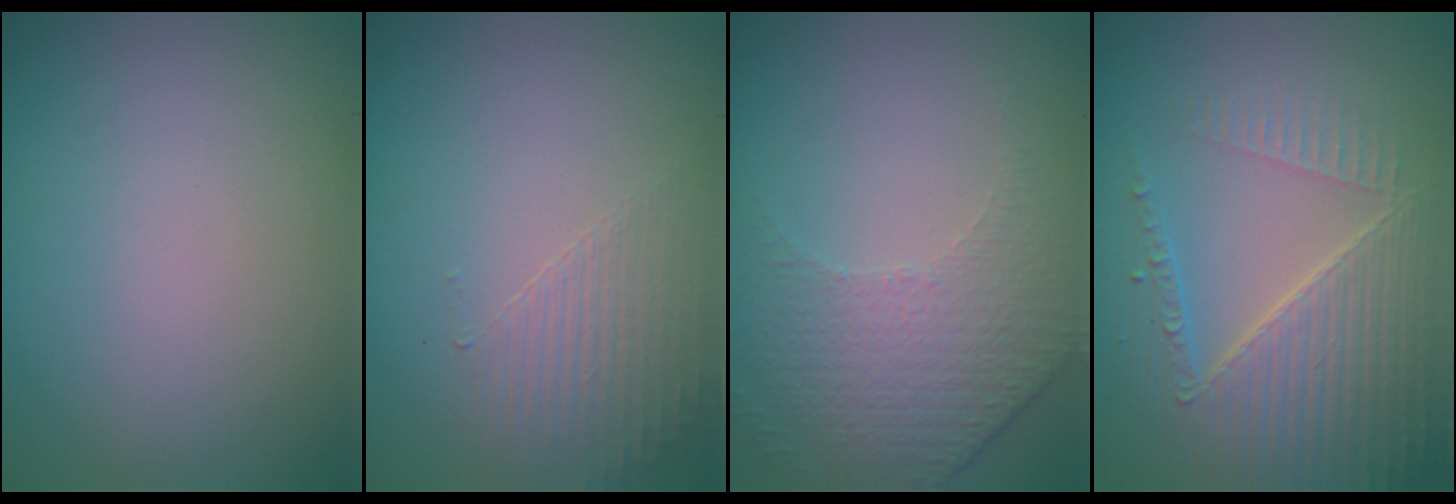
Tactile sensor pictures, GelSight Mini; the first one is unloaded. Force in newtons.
{"total": 1.6, "press": 0.7, "slide": 1.4}
{"total": 4.9, "press": 3.2, "slide": 3.6}
{"total": 6.2, "press": 5.0, "slide": 3.7}